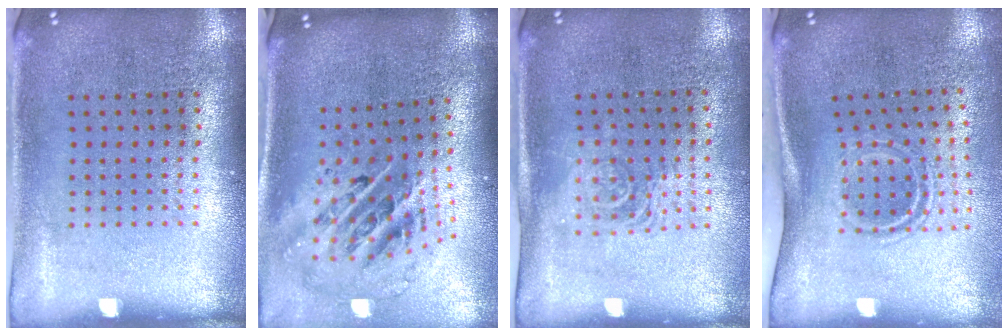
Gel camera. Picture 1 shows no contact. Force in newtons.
{"total": 2.7, "press": 1.8, "slide": 2.0}
{"total": 1.6, "press": 1.3, "slide": 0.9}
{"total": 1.8, "press": 1.1, "slide": 1.5}